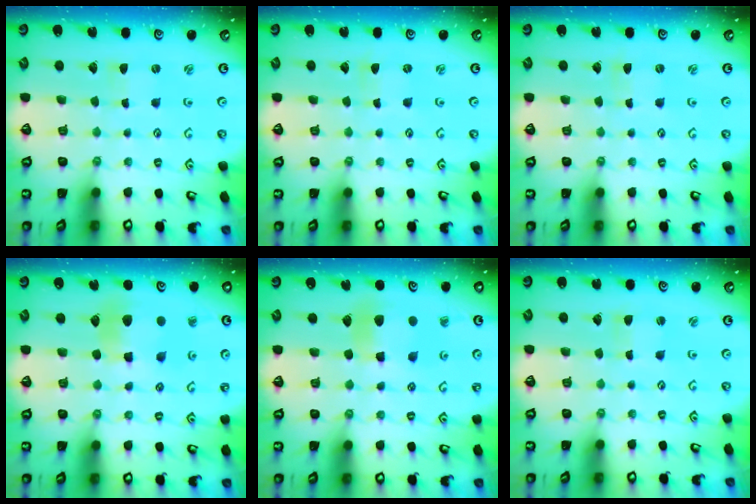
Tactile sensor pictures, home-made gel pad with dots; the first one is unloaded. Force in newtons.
{"total": 0.0}
{"total": 0.0}
{"total": 9.2, "press": 9.2, "slide": 1.1}
{"total": 7.7, "press": 7.6, "slide": 1.1}
{"total": 1.0, "press": 1.0, "slide": 0.2}